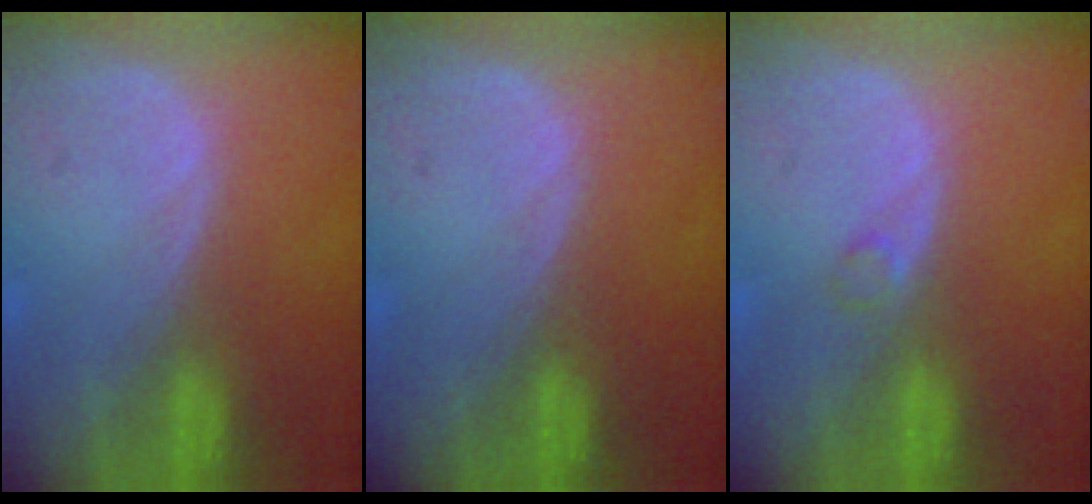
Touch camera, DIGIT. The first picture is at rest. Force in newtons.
{"total": 0.0}
{"total": 1.2, "press": 1.2, "slide": 0.1}